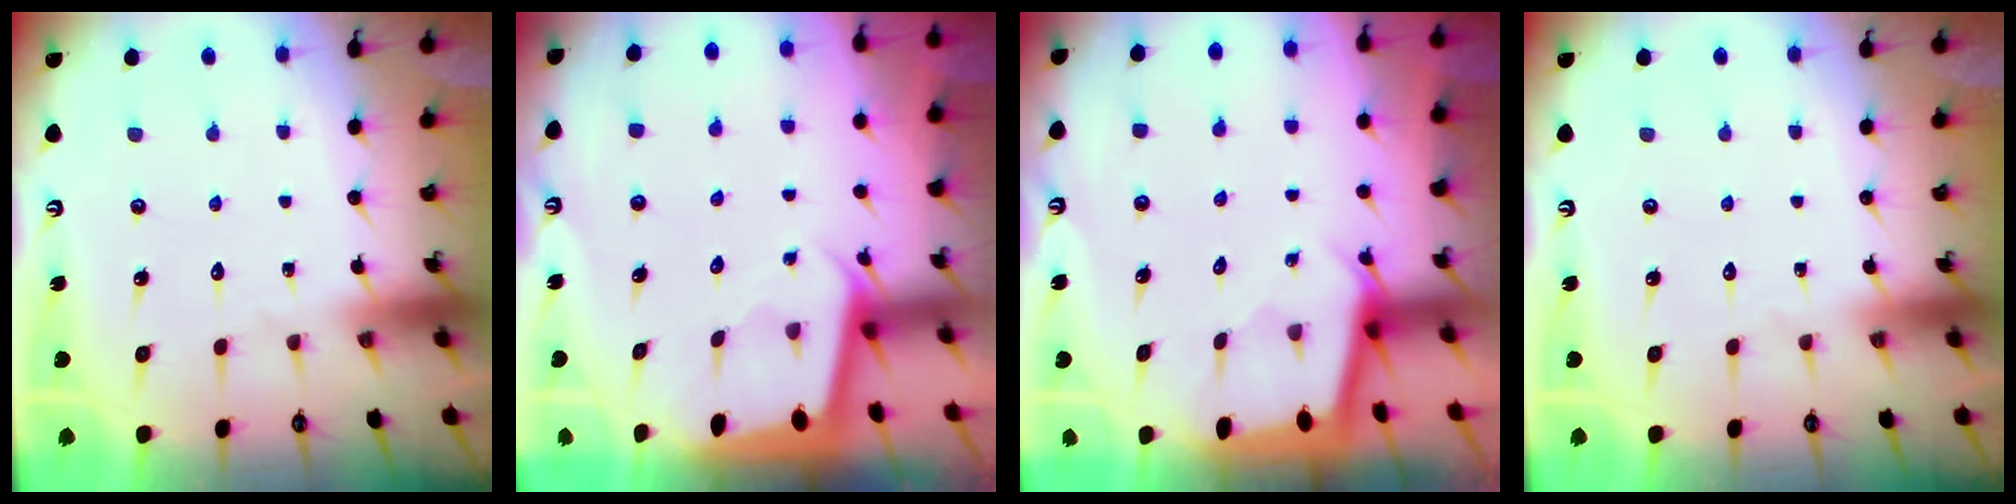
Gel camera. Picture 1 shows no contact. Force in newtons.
{"total": 1.8, "press": 1.8, "slide": 0.1}
{"total": 2.0, "press": 2.0, "slide": 0.2}
{"total": 0.0}